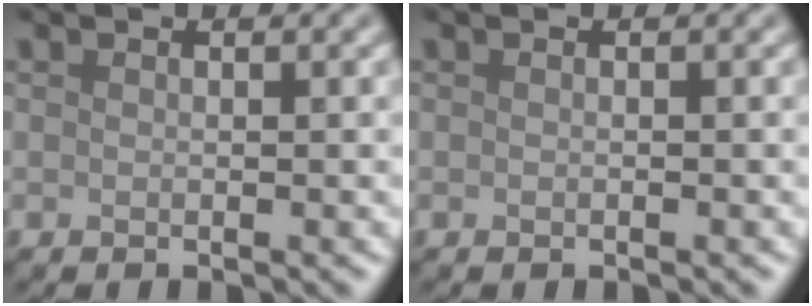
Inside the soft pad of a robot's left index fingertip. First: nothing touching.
{"total": 0.0}